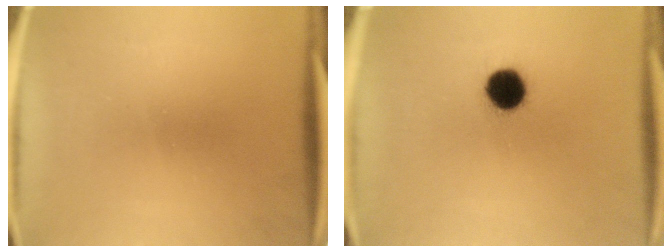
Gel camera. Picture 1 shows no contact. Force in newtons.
{"total": 8.6}